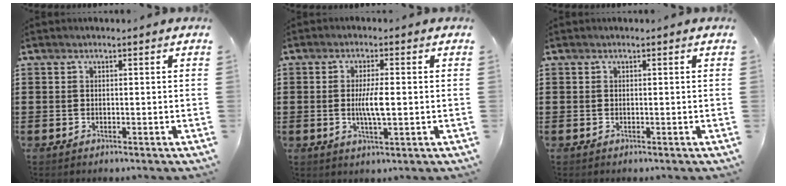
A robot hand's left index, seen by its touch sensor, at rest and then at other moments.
{"total": 4.8, "force": [-0.1, 0.9, 4.7], "torque": [-0.091, -0.002, -0.005]}
{"total": 0.0}